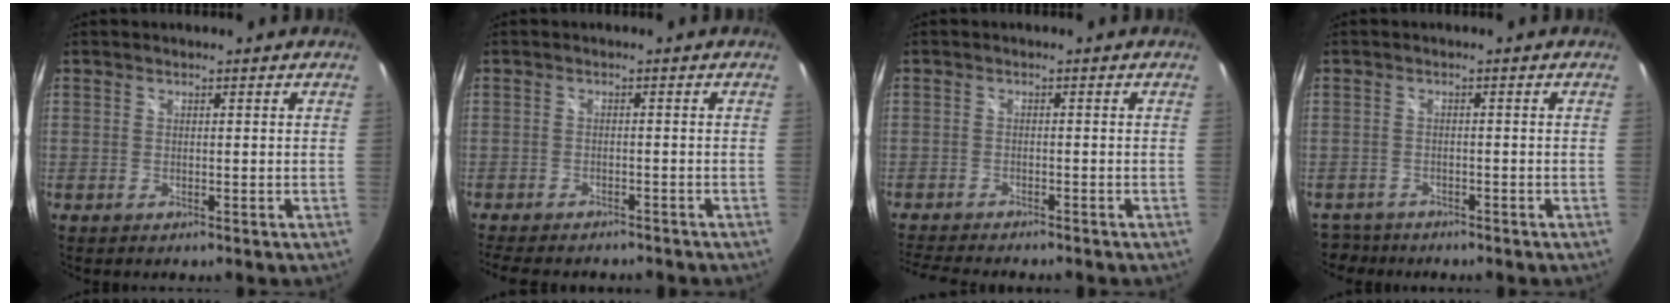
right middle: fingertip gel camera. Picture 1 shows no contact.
{"total": 9.7, "force": [-8.4, 2.8, 4.1], "torque": [-0.093, -0.021, -0.124]}
{"total": 8.0, "force": [-7.3, 1.0, 3.1], "torque": [-0.081, -0.021, -0.121]}
{"total": 5.5, "force": [-4.7, 2.9, 0.8], "torque": [-0.035, -0.007, -0.080]}